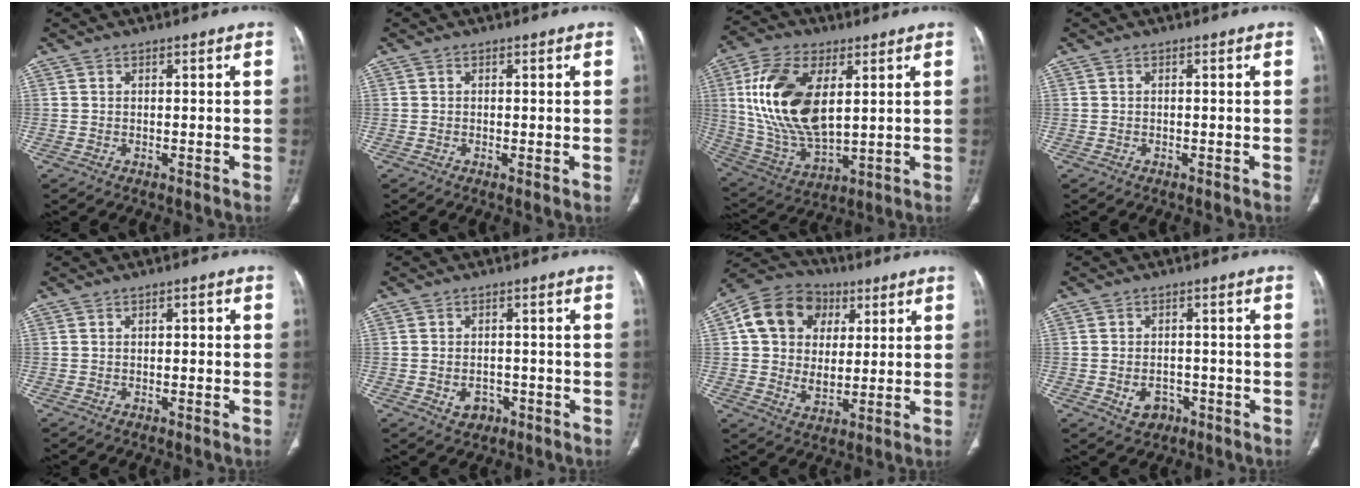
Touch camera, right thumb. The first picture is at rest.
{"total": 0.8, "force": [-0.1, 0.2, 0.8], "torque": [-0.020, -0.005, -0.002]}
{"total": 19.8, "force": [4.6, 10.4, 16.2], "torque": [-0.317, -0.017, 0.092]}
{"total": 0.0}
{"total": 1.2, "force": [0.1, 0.6, 1.0], "torque": [-0.009, 0.003, 0.000]}
{"total": 3.8, "force": [-1.4, 3.0, 1.9], "torque": [-0.018, 0.009, -0.012]}
{"total": 15.4, "force": [4.4, 12.1, 8.5], "torque": [-0.123, 0.001, 0.071]}
{"total": 4.4, "force": [-1.7, 3.4, 2.3], "torque": [-0.025, 0.013, -0.017]}